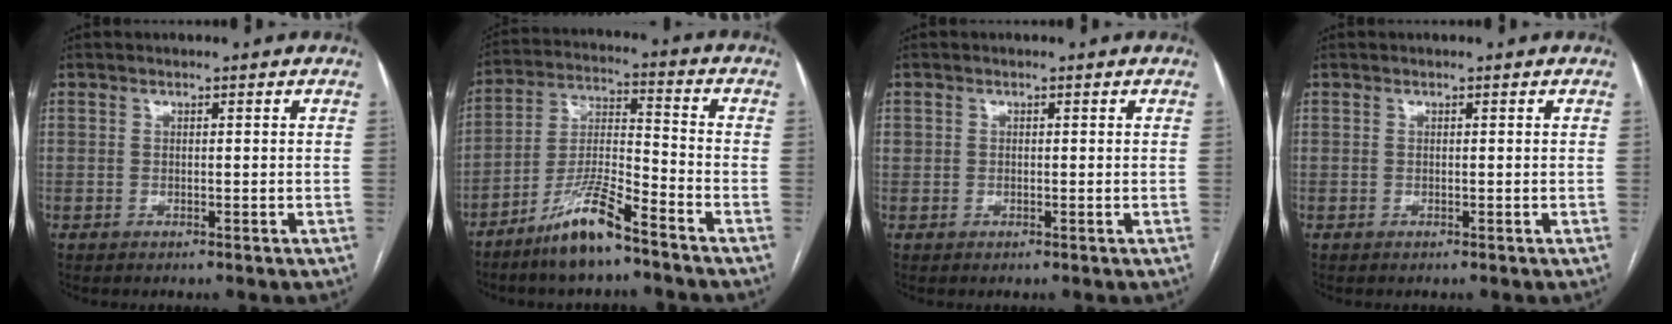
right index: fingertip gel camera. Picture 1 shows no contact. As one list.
[{"total": 10.4, "force": [-7.6, 1.2, 6.9], "torque": [-0.140, -0.013, -0.149]}, {"total": 0.7, "force": [0.2, 0.7, 0.2], "torque": [0.002, 0.009, 0.003]}, {"total": 0.0}]